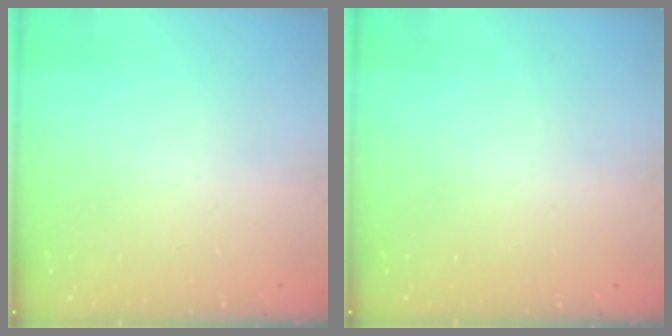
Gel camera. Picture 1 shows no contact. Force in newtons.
{"total": 0.0}